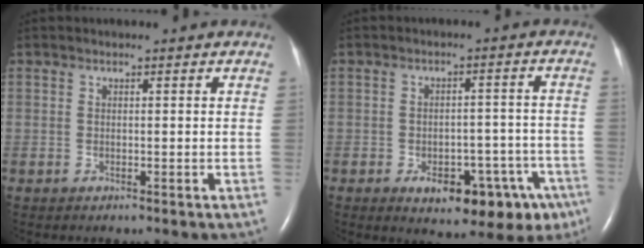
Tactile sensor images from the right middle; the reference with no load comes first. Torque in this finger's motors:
{"motor_torque": [0.54, -0.47, 0.24, 0.06]}